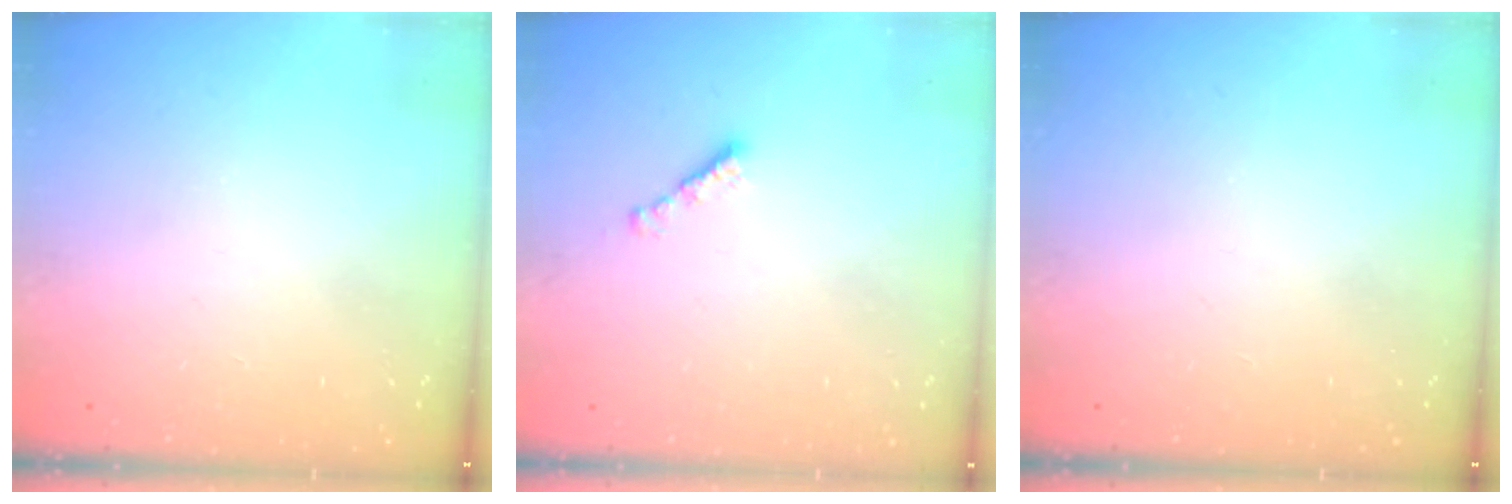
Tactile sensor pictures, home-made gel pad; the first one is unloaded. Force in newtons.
{"total": 2.3, "press": 2.2, "slide": 0.4}
{"total": 0.0}